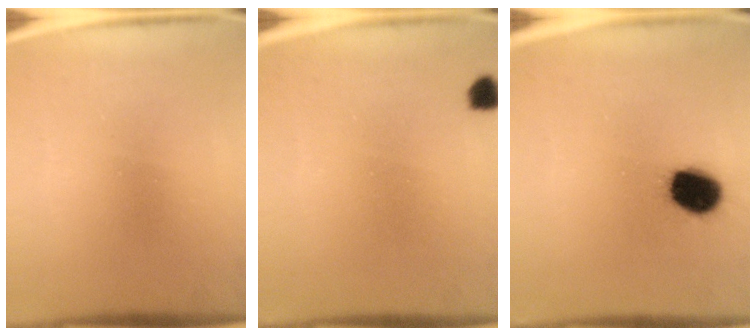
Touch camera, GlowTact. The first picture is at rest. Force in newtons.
{"total": 2.0}
{"total": 10.5}